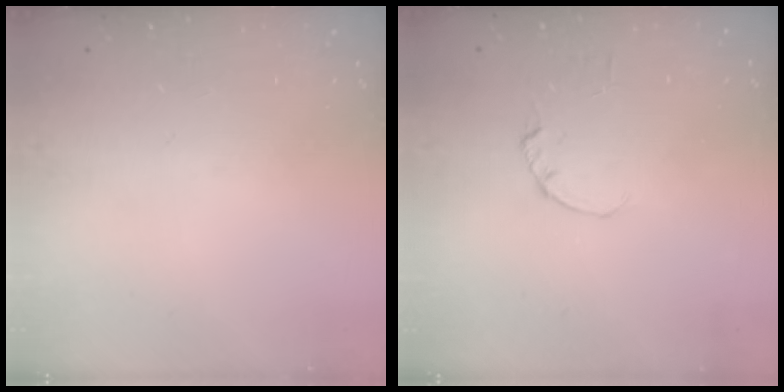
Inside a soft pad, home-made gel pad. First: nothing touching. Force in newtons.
{"total": 0.0}